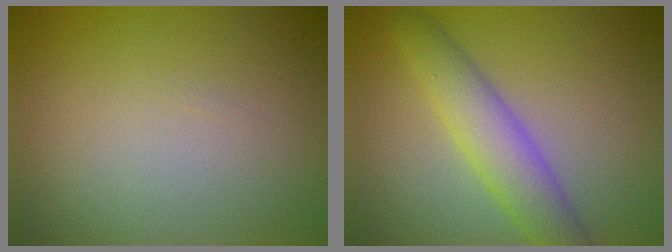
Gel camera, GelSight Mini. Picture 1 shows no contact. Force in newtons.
{"total": 4.6, "press": 4.6, "slide": 0.2}